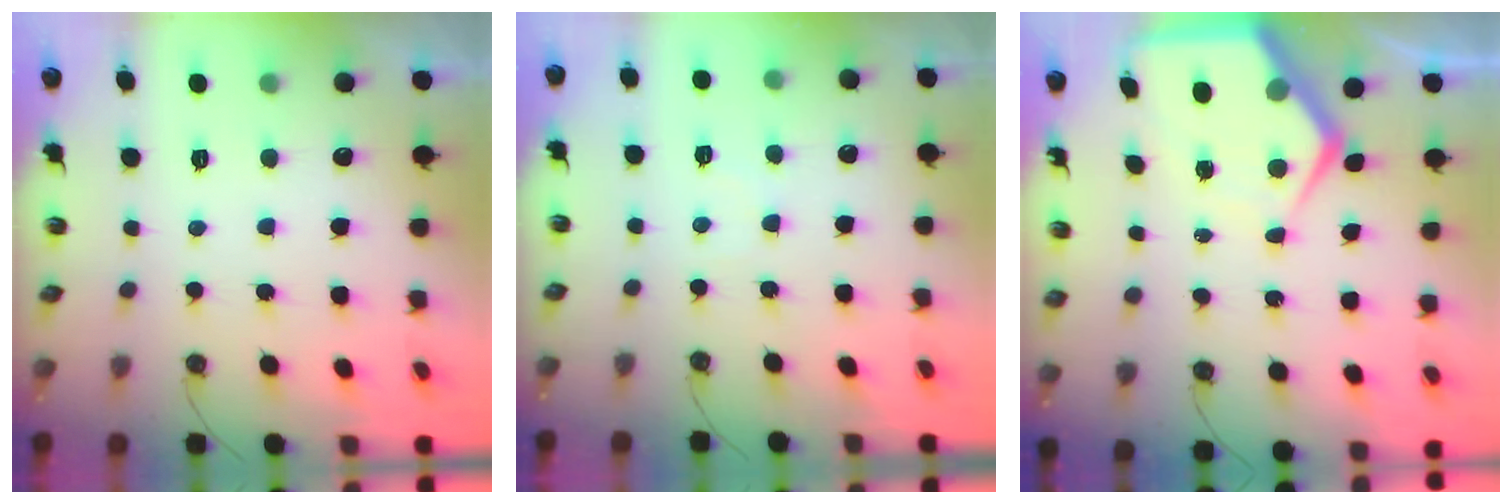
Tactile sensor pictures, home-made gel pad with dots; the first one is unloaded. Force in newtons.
{"total": 4.6, "press": 4.6, "slide": 0.5}
{"total": 9.3, "press": 9.3, "slide": 1.0}